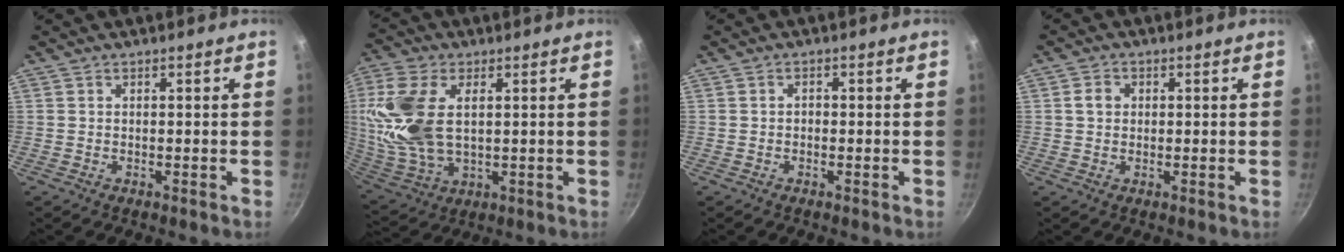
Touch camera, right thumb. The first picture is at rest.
{"total": 17.3, "force": [2.5, 9.9, 14.0], "torque": [-0.319, -0.005, 0.055]}
{"total": 0.9, "force": [-0.2, 0.7, 0.5], "torque": [0.000, 0.005, -0.007]}
{"total": 2.7, "force": [0.4, 2.4, 1.3], "torque": [-0.015, 0.005, 0.005]}